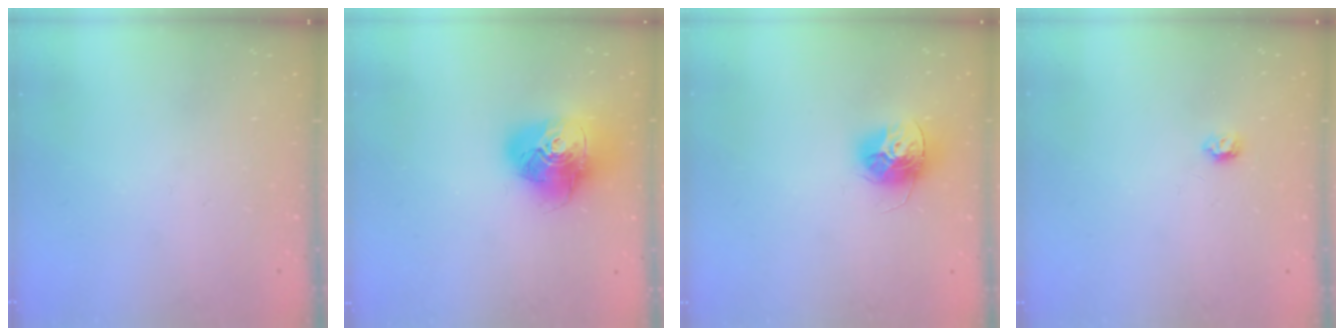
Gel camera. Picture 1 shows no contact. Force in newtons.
{"total": 17.1, "press": 17.0, "slide": 2.2}
{"total": 12.2, "press": 12.2, "slide": 0.4}
{"total": 3.9, "press": 3.9, "slide": 0.6}